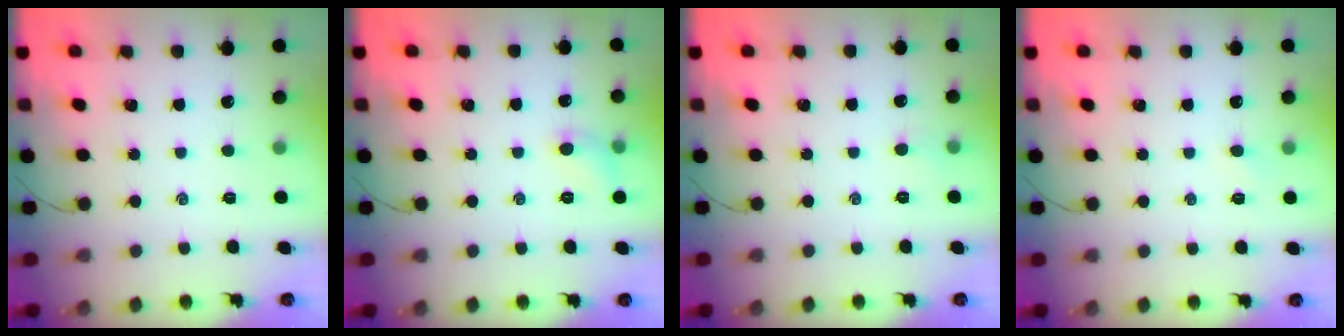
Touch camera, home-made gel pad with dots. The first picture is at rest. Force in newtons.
{"total": 5.5, "press": 5.4, "slide": 1.2}
{"total": 2.4, "press": 2.3, "slide": 0.7}
{"total": 1.5, "press": 1.4, "slide": 0.6}